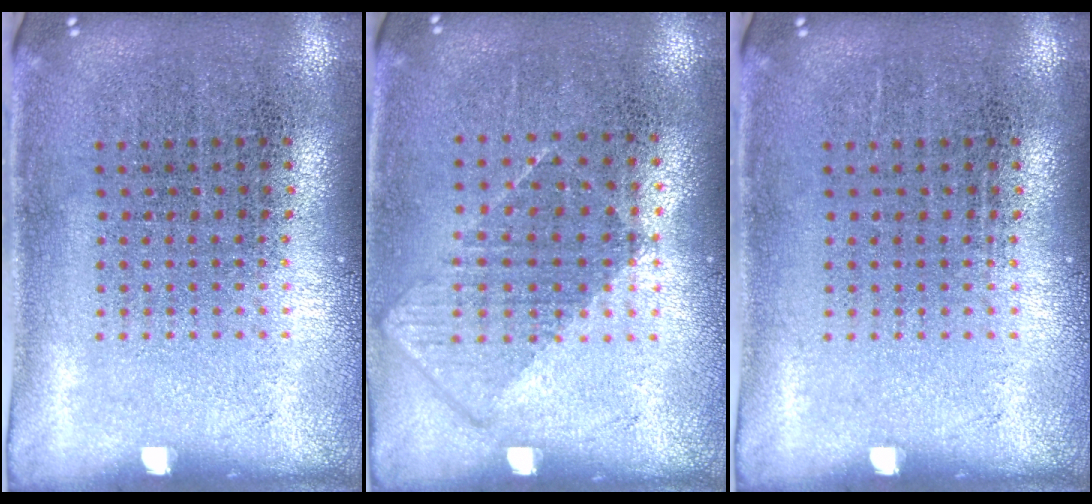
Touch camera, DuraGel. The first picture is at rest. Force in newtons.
{"total": 0.8, "press": 0.7, "slide": 0.4}
{"total": 0.0}